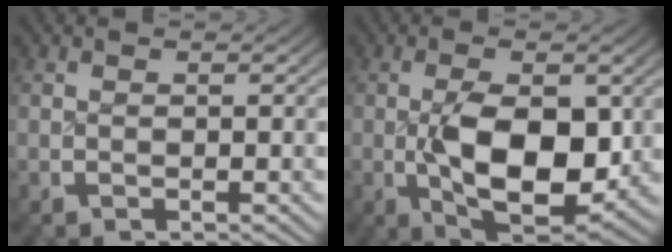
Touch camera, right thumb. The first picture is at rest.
{"total": 8.8, "force": [-1.2, 4.5, 7.5], "torque": [-0.159, -0.042, -0.008]}